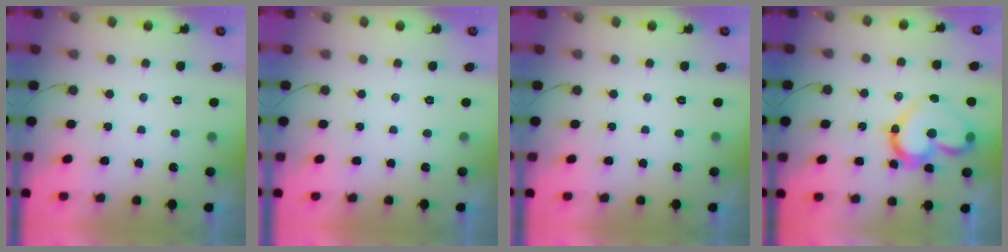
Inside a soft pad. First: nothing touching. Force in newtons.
{"total": 1.8, "press": 1.8, "slide": 0.1}
{"total": 0.0}
{"total": 16.8, "press": 16.7, "slide": 1.4}